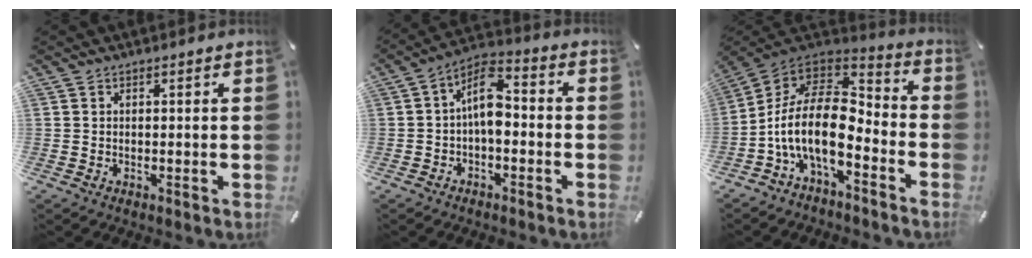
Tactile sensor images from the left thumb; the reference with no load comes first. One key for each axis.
{"total": 9.5, "fx": -0.8, "fy": 5.3, "fz": 7.9, "tx": -0.149, "ty": 0.003, "tz": -0.016}
{"total": 17.2, "fx": -5.6, "fy": 9.2, "fz": 13.5, "tx": -0.289, "ty": 0.008, "tz": -0.098}